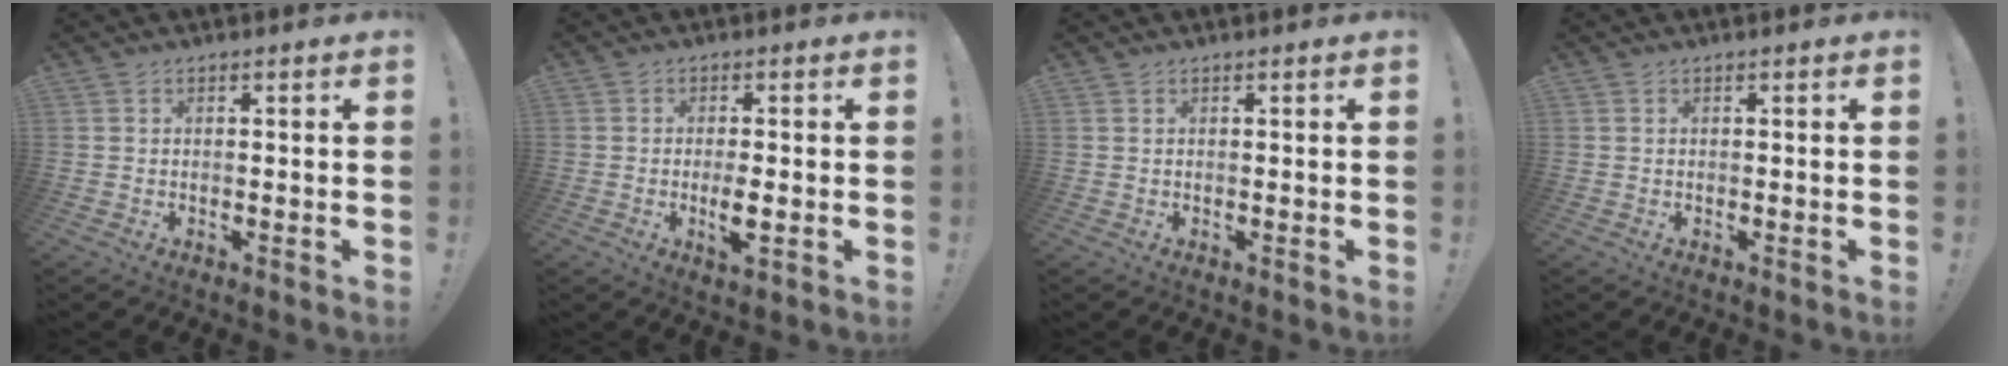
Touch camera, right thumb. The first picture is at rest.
{"total": 4.2, "force": [-1.1, 1.9, 3.5], "torque": [-0.053, 0.002, -0.020]}
{"total": 0.0}
{"total": 0.0}